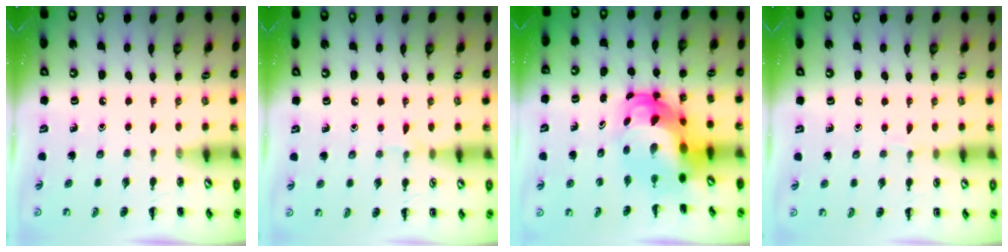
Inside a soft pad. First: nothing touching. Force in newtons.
{"total": 4.3, "press": 4.0, "slide": 1.6}
{"total": 9.5, "press": 9.2, "slide": 2.7}
{"total": 3.8, "press": 3.6, "slide": 1.2}